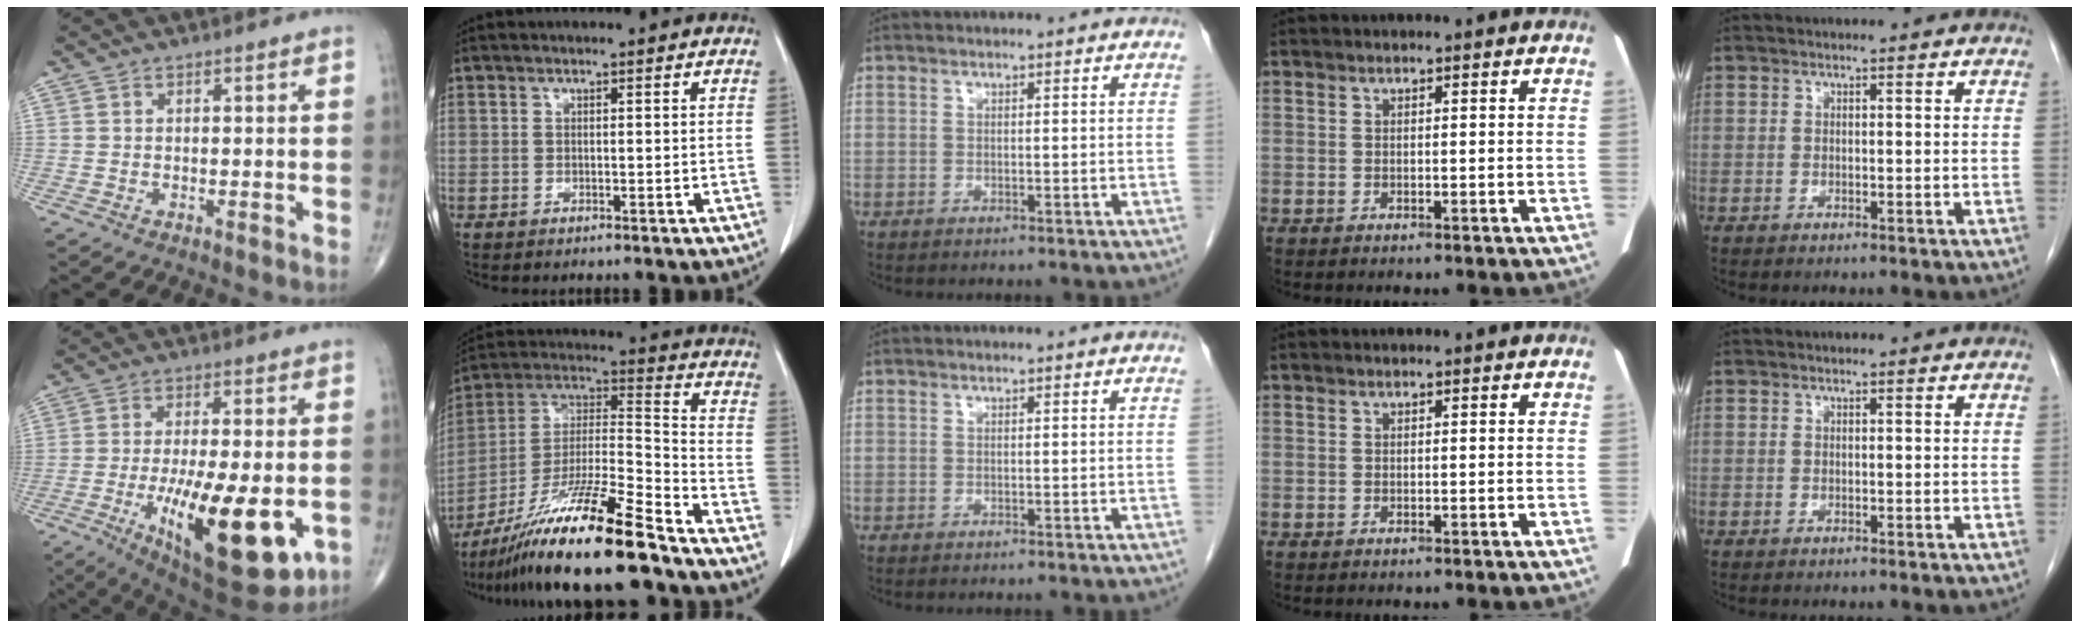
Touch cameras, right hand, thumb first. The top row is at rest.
{"thumb": {"total": 22.2, "force": [-6.4, 7.7, 19.8], "torque": [-0.300, -0.020, -0.079]}, "index": {"total": 20.2, "force": [-15.2, 0.2, 13.3], "torque": [-0.258, -0.024, -0.278]}}